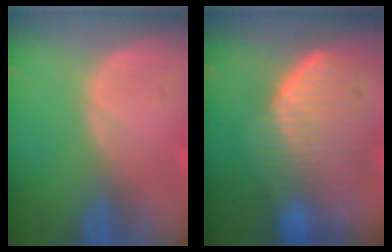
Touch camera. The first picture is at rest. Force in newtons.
{"total": 10.5, "press": 9.1, "slide": 5.2}